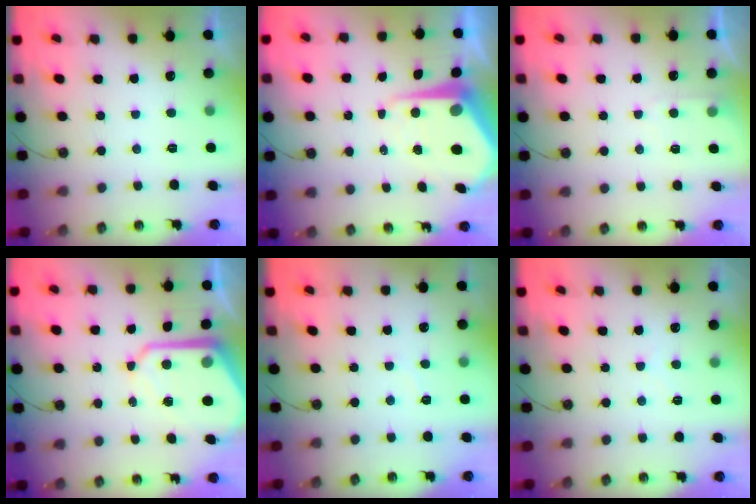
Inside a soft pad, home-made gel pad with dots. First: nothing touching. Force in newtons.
{"total": 10.2, "press": 10.2, "slide": 1.0}
{"total": 3.6, "press": 3.6, "slide": 0.5}
{"total": 12.7, "press": 12.7, "slide": 1.1}
{"total": 2.7, "press": 2.7, "slide": 0.4}
{"total": 2.8, "press": 2.8, "slide": 0.5}